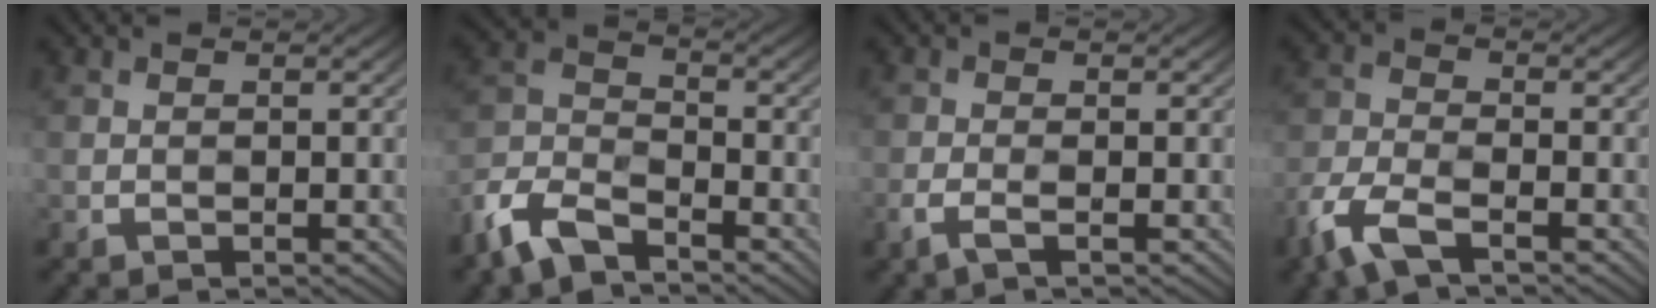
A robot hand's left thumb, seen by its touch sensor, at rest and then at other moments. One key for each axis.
{"total": 7.5, "fx": -5.3, "fy": 3.1, "fz": 4.4, "tx": -0.093, "ty": 0.000, "tz": -0.125}
{"total": 1.7, "fx": -0.1, "fy": 0.4, "fz": 1.7, "tx": -0.037, "ty": 0.003, "tz": -0.013}
{"total": 6.3, "fx": -3.5, "fy": 2.6, "fz": 4.6, "tx": -0.105, "ty": -0.008, "tz": -0.088}